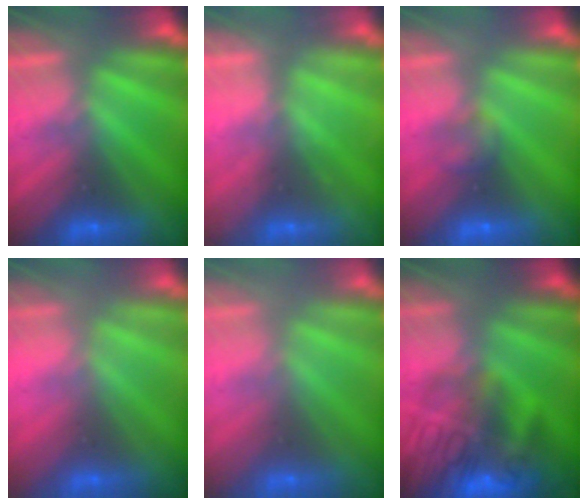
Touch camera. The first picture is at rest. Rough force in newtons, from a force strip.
{"total": 2.2}
{"total": 1.2}
{"total": 2.5}
{"total": 2.8}
{"total": 7.4}